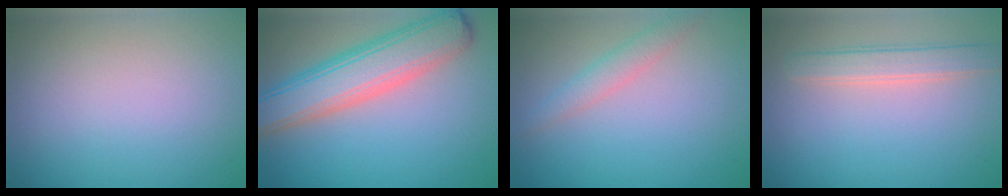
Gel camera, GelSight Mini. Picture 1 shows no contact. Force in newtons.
{"total": 7.6, "press": 7.6, "slide": 0.4}
{"total": 2.0, "press": 2.0, "slide": 0.0}
{"total": 2.7, "press": 2.7, "slide": 0.5}